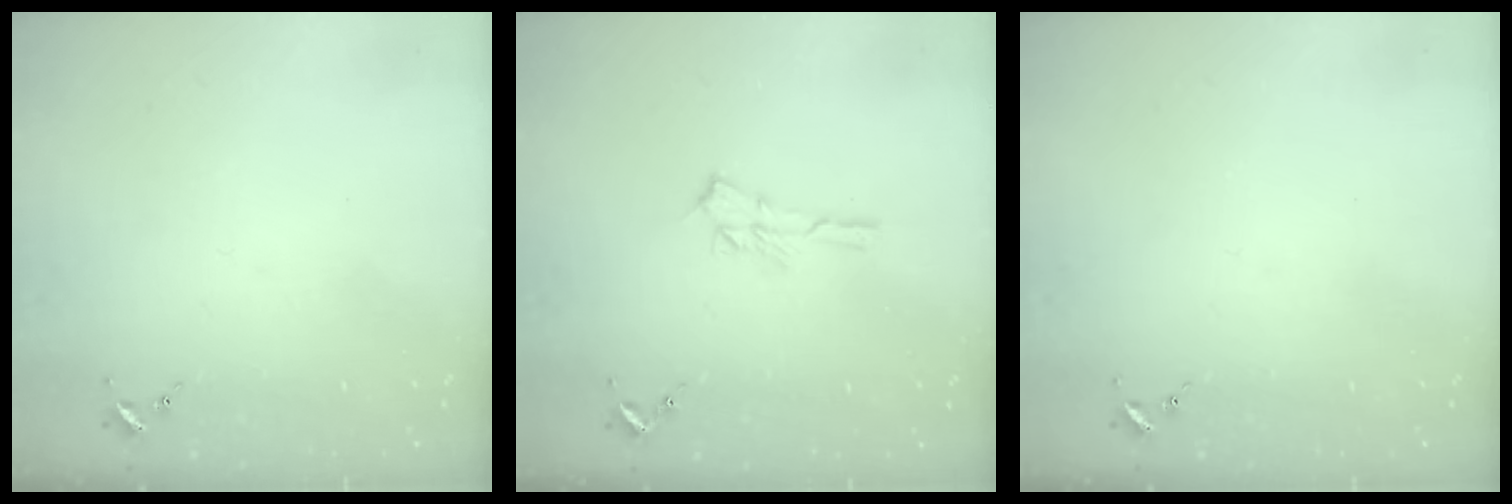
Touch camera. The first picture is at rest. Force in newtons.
{"total": 7.8, "press": 7.8, "slide": 0.7}
{"total": 0.0}